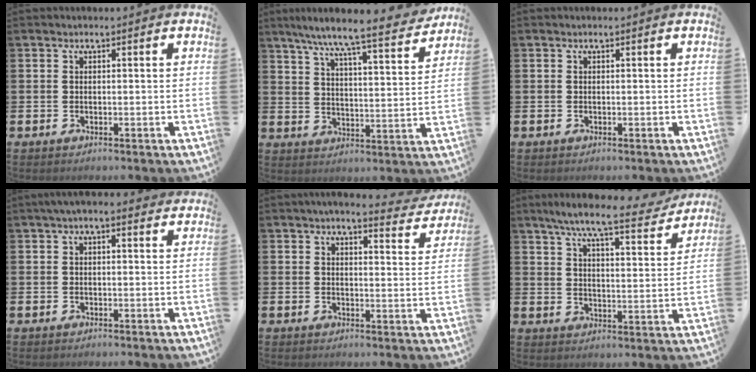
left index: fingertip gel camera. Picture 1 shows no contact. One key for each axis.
{"total": 8.9, "fx": 7.9, "fy": 0.1, "fz": 3.9, "tx": -0.095, "ty": -0.054, "tz": 0.133}
{"total": 0.0}
{"total": 1.9, "fx": 1.4, "fy": 0.5, "fz": 1.2, "tx": -0.013, "ty": 0.002, "tz": 0.021}
{"total": 4.3, "fx": 4.1, "fy": 0.4, "fz": 1.3, "tx": -0.020, "ty": -0.023, "tz": 0.067}
{"total": 8.7, "fx": 7.6, "fy": 0.9, "fz": 4.1, "tx": -0.090, "ty": -0.041, "tz": 0.129}